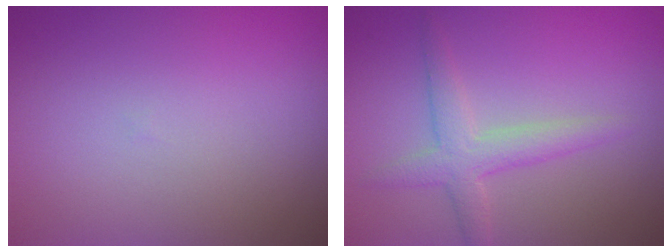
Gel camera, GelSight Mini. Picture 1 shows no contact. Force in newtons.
{"total": 2.9, "press": 2.9, "slide": 0.1}